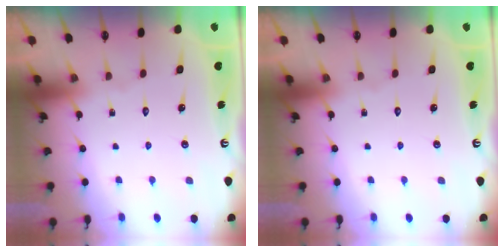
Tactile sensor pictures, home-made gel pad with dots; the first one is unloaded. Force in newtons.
{"total": 0.0}